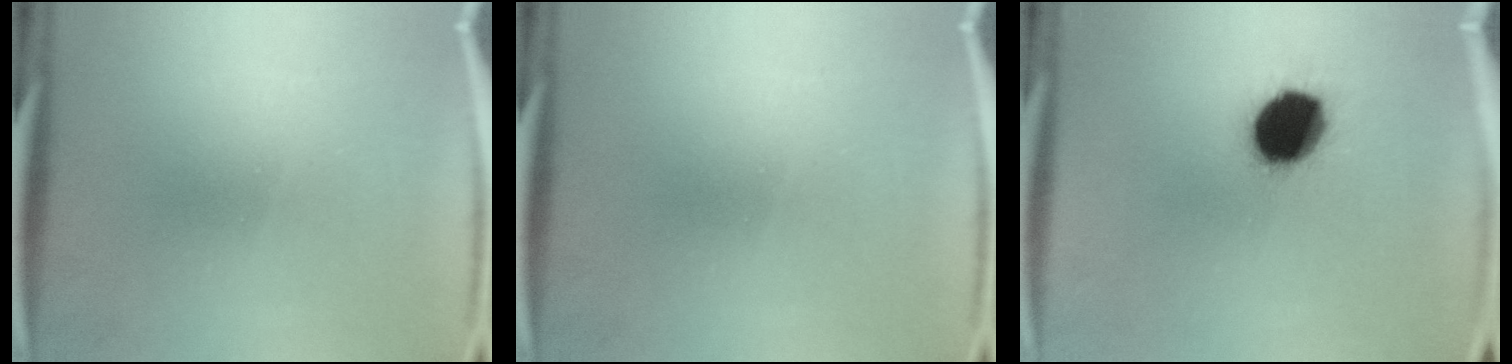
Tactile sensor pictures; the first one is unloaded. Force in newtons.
{"total": 0.0}
{"total": 16.1}